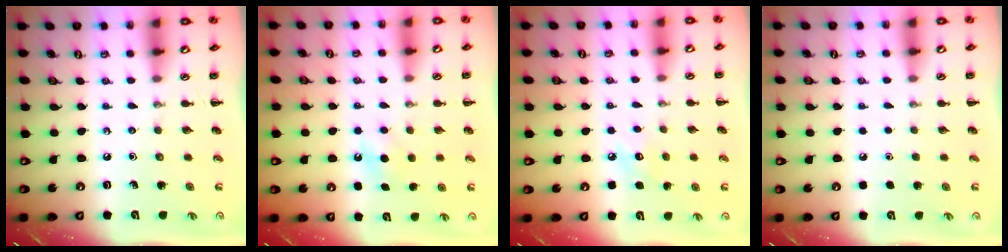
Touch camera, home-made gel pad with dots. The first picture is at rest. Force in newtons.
{"total": 6.6, "press": 6.5, "slide": 1.3}
{"total": 6.4, "press": 6.1, "slide": 1.8}
{"total": 1.6, "press": 1.6, "slide": 0.1}